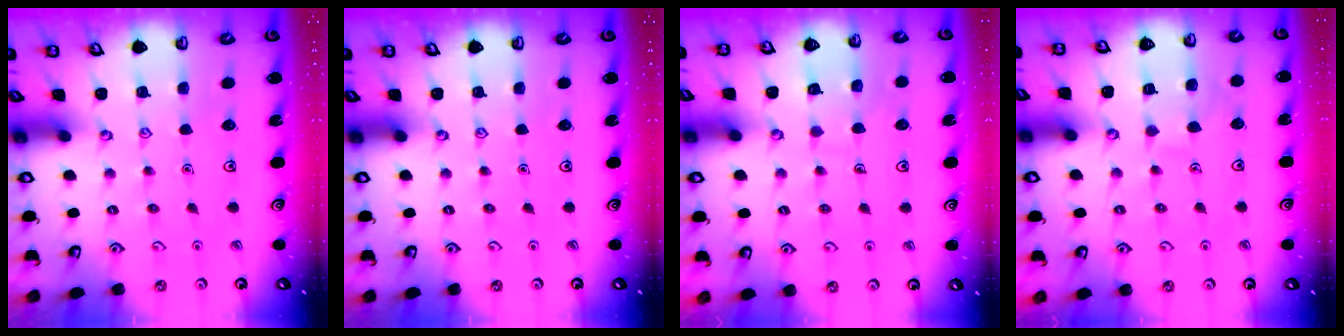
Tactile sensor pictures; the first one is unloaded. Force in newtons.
{"total": 0.0}
{"total": 6.7, "press": 6.6, "slide": 0.5}
{"total": 5.2, "press": 5.1, "slide": 0.5}